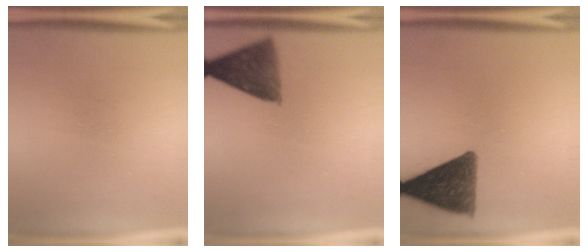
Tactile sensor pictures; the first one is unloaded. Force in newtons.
{"total": 8.6}
{"total": 11.2}